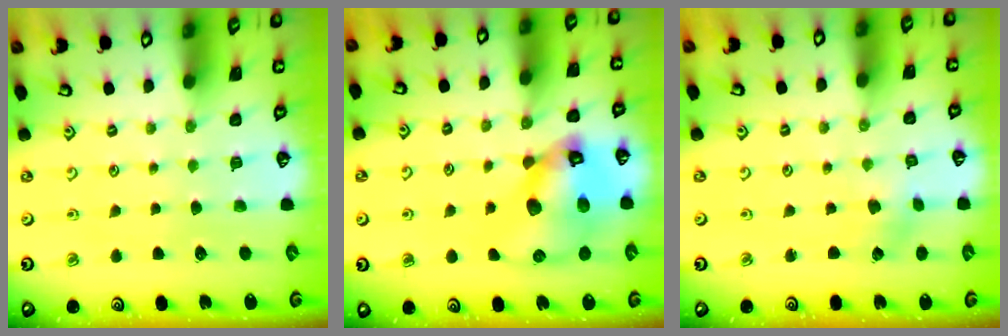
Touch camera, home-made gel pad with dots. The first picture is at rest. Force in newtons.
{"total": 16.1, "press": 16.0, "slide": 2.2}
{"total": 1.9, "press": 1.9, "slide": 0.2}